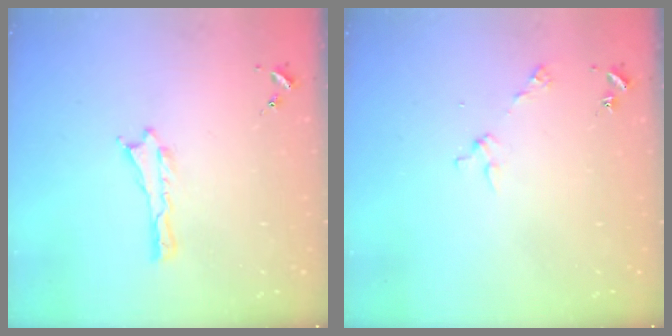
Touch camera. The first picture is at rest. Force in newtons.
{"total": 2.9, "press": 2.9, "slide": 0.2}